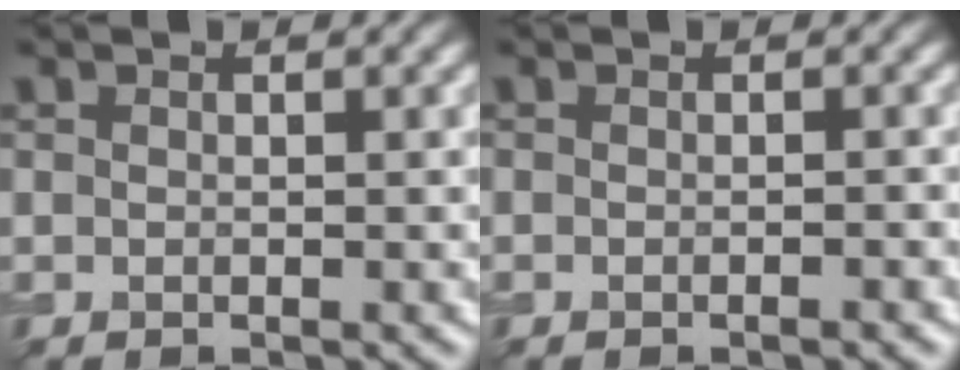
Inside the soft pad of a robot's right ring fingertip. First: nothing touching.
{"total": 0.8, "force": [-0.4, 0.1, 0.7], "torque": [-0.005, 0.004, -0.006]}